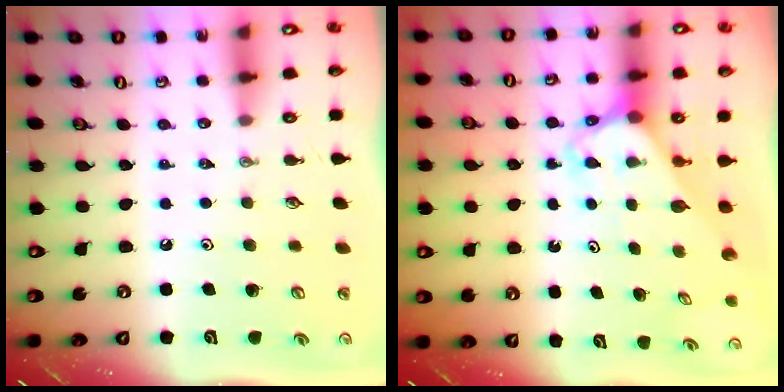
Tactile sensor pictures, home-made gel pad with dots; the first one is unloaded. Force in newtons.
{"total": 2.8, "press": 2.8, "slide": 0.2}